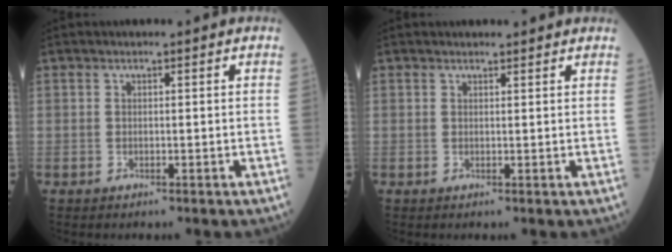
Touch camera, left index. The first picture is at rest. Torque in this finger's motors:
{"motor_torque": [-0.18, -0.63, -0.63, -0.02]}